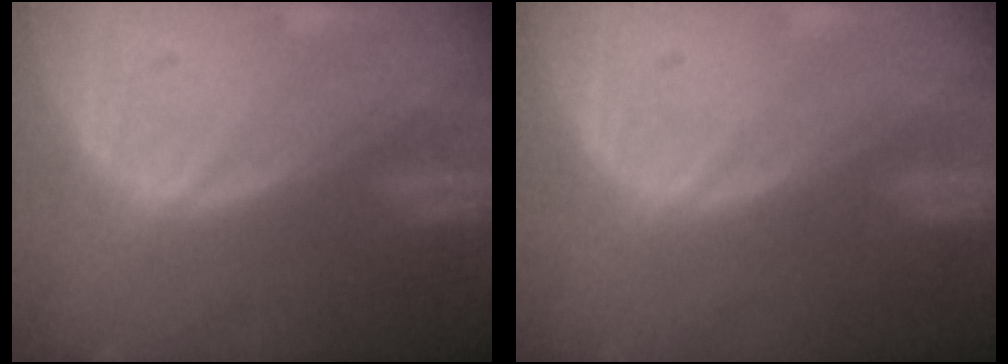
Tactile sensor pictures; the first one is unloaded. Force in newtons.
{"total": 0.0}